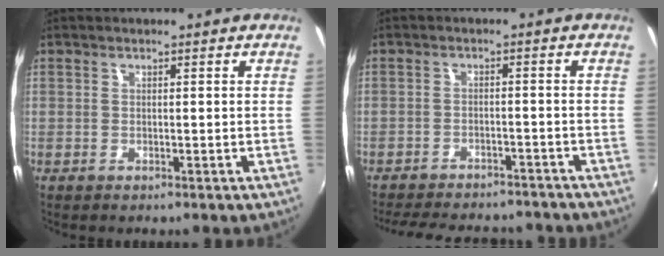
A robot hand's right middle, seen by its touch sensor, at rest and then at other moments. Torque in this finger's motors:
{"motor_torque": [1.05, -1.09, 0.13, 0.08]}